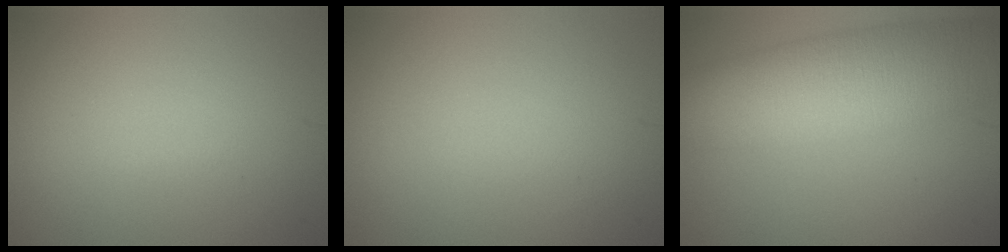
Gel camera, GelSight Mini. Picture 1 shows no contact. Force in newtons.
{"total": 0.0}
{"total": 10.7, "press": 10.7, "slide": 0.7}